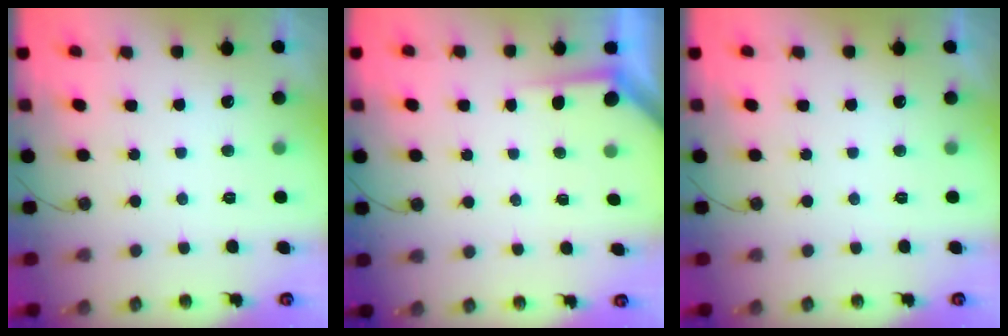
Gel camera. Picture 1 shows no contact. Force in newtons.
{"total": 2.2, "press": 2.2, "slide": 0.3}
{"total": 0.0}